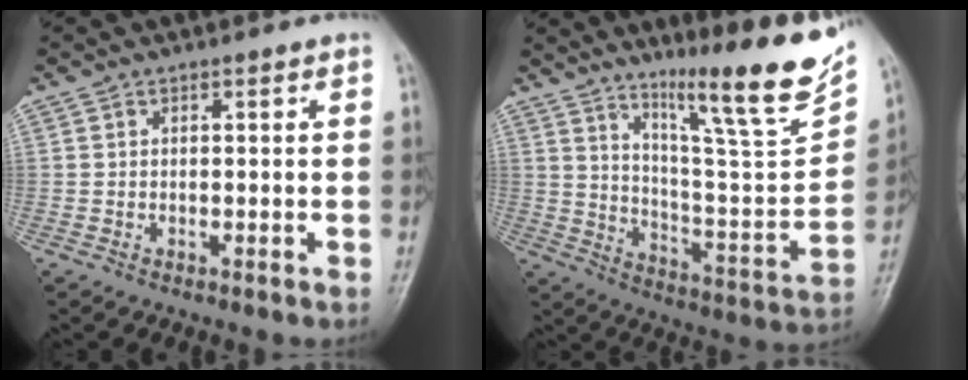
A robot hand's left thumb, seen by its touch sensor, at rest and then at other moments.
{"total": 20.7, "force": [14.1, 2.4, 15.0], "torque": [-0.192, -0.080, 0.234]}